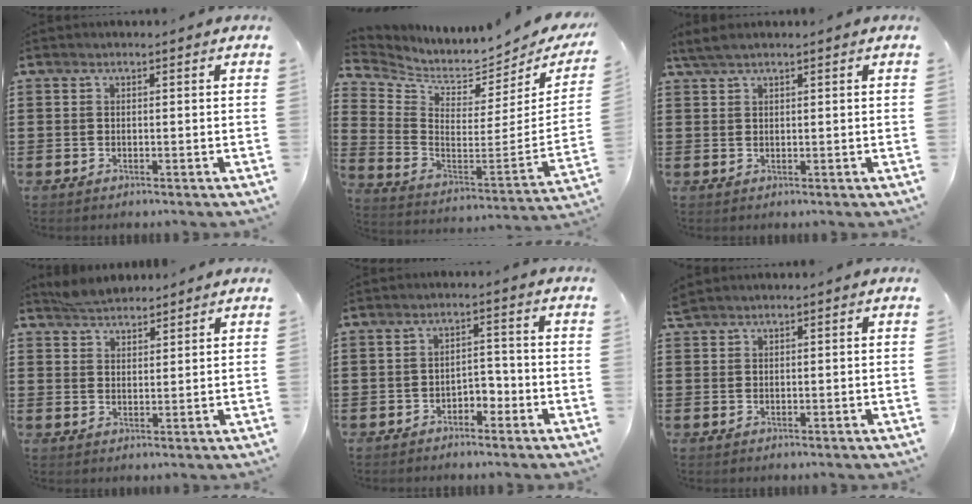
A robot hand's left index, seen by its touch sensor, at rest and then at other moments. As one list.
[{"total": 4.0, "force": [3.4, 1.4, 1.6], "torque": [-0.057, -0.052, 0.052]}, {"total": 2.2, "force": [1.6, 0.3, 1.4], "torque": [-0.030, 0.002, 0.030]}, {"total": 3.6, "force": [3.4, 0.9, 0.2], "torque": [-0.015, -0.001, 0.067]}, {"total": 2.7, "force": [-2.1, 1.3, 0.9], "torque": [-0.023, 0.006, -0.046]}, {"total": 1.1, "force": [1.1, 0.2, 0.3], "torque": [-0.009, 0.000, 0.021]}]